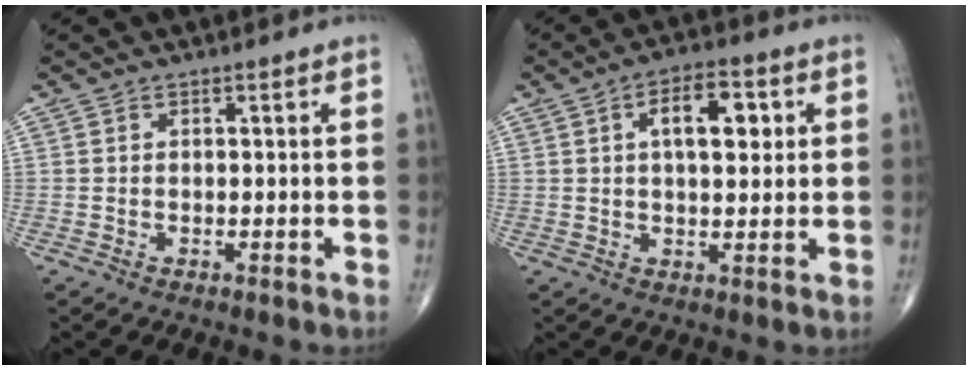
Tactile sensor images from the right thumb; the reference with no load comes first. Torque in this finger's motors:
{"motor_torque": [-0.01, 0.33, 0.38, -0.12, 0.05]}